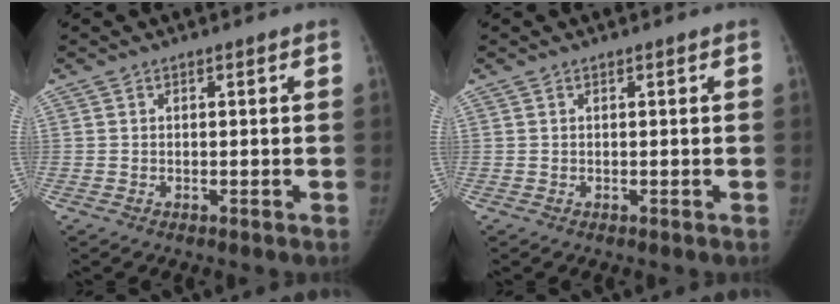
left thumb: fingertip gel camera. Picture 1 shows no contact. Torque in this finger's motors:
{"motor_torque": [0.04, 0.02, 0.10, -0.06, 0.01]}